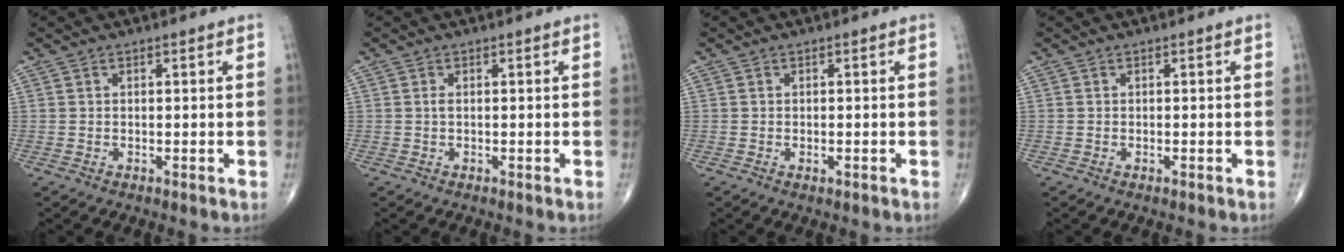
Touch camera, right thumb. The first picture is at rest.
{"total": 0.5, "force": [0.0, 0.2, 0.5], "torque": [-0.014, -0.001, -0.001]}
{"total": 0.7, "force": [-0.3, 0.2, 0.6], "torque": [-0.010, 0.000, -0.004]}
{"total": 0.0}